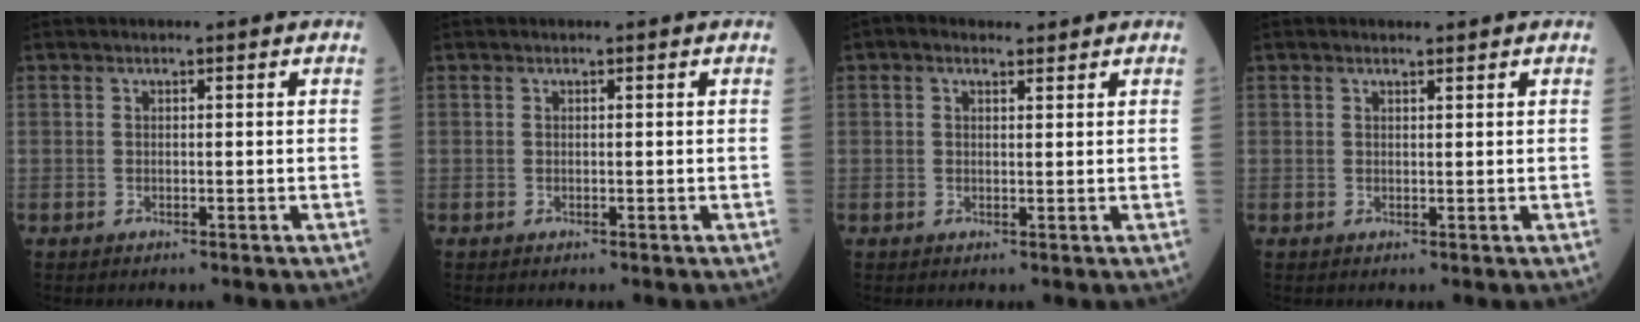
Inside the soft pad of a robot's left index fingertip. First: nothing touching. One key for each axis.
{"total": 0.0}
{"total": 2.1, "fx": 1.4, "fy": 1.1, "fz": 1.1, "tx": -0.029, "ty": 0.016, "tz": 0.022}
{"total": 1.0, "fx": 0.9, "fy": 0.1, "fz": 0.3, "tx": -0.009, "ty": 0.002, "tz": 0.016}